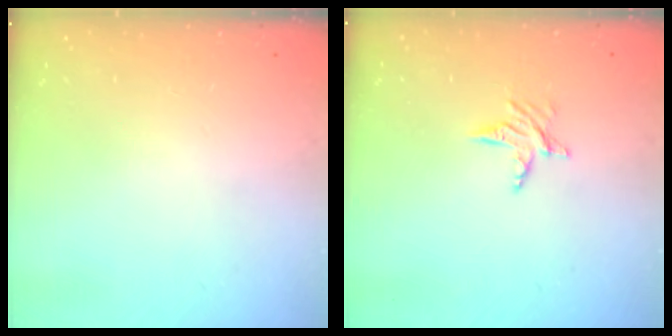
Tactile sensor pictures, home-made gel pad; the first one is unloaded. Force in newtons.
{"total": 5.6, "press": 5.6, "slide": 0.5}